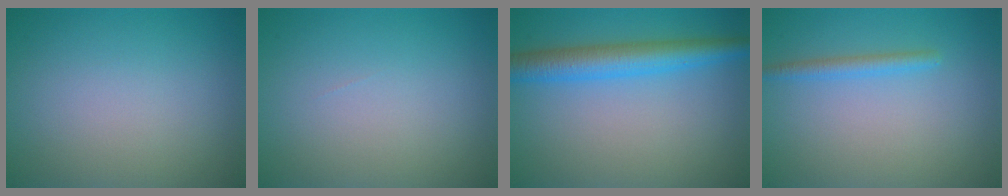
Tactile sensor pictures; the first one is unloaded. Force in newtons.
{"total": 0.0}
{"total": 4.9, "press": 4.9, "slide": 0.3}
{"total": 1.6, "press": 1.6, "slide": 0.0}